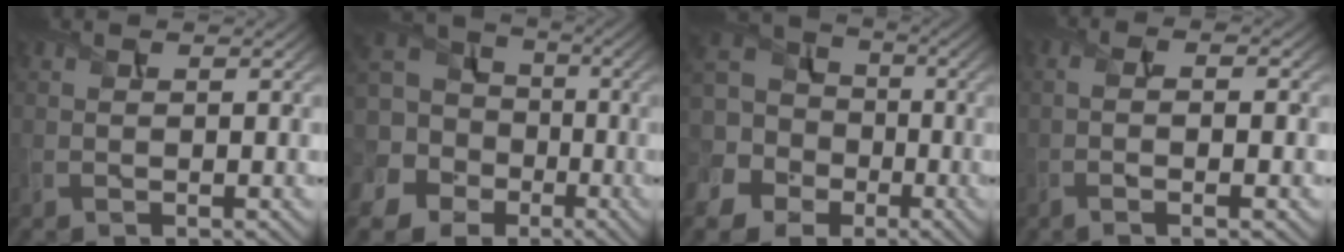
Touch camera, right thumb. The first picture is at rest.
{"total": 13.4, "force": [-2.0, 12.0, 5.6], "torque": [-0.209, 0.003, -0.062]}
{"total": 11.8, "force": [-1.9, 10.4, 5.1], "torque": [-0.175, 0.005, -0.068]}
{"total": 3.8, "force": [-0.9, 0.9, 3.5], "torque": [-0.060, 0.002, -0.022]}